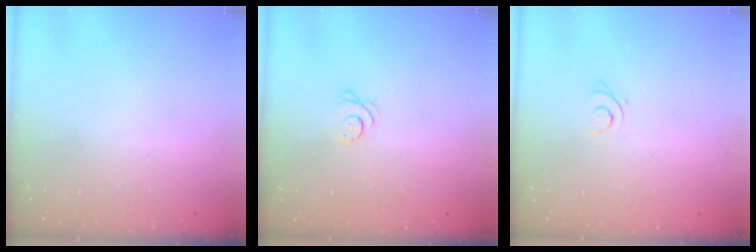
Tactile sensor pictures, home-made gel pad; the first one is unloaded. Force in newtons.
{"total": 3.6, "press": 3.6, "slide": 0.4}
{"total": 2.9, "press": 2.9, "slide": 0.3}